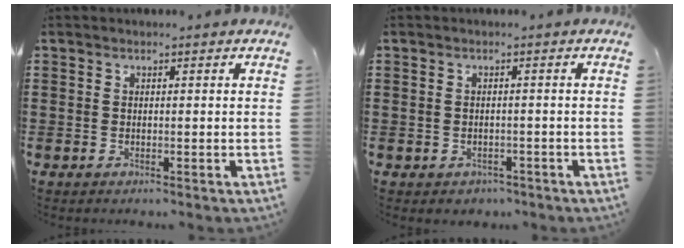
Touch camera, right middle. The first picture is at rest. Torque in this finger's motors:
{"motor_torque": [0.21, -0.06, -0.04, 0.00]}